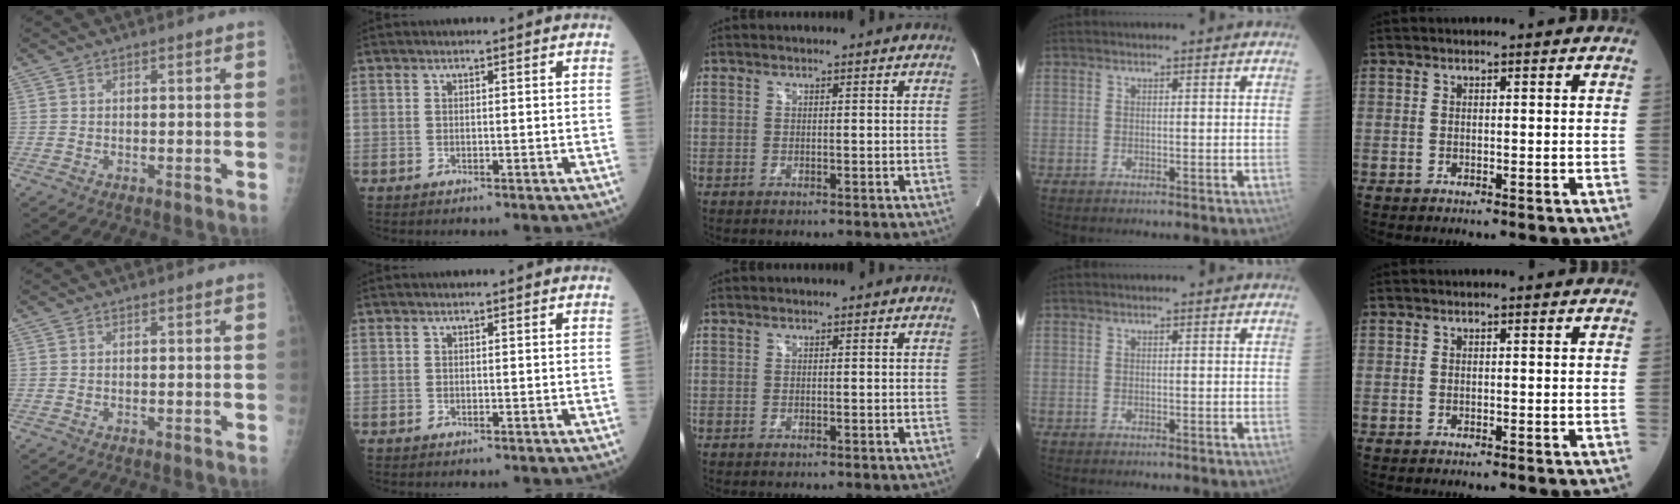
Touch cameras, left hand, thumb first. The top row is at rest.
{}